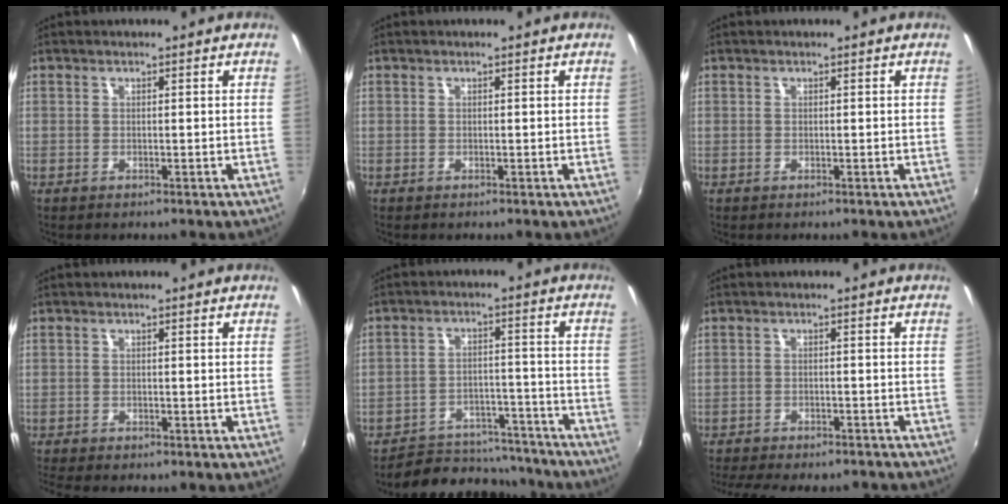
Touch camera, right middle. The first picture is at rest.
{"total": 0.0}
{"total": 0.0}
{"total": 3.6, "force": [-2.9, 0.9, 2.0], "torque": [-0.043, -0.021, -0.047]}
{"total": 14.9, "force": [-13.4, 5.5, 3.5], "torque": [-0.080, 0.031, -0.172]}
{"total": 11.1, "force": [-9.7, 2.4, 4.8], "torque": [-0.107, -0.023, -0.139]}